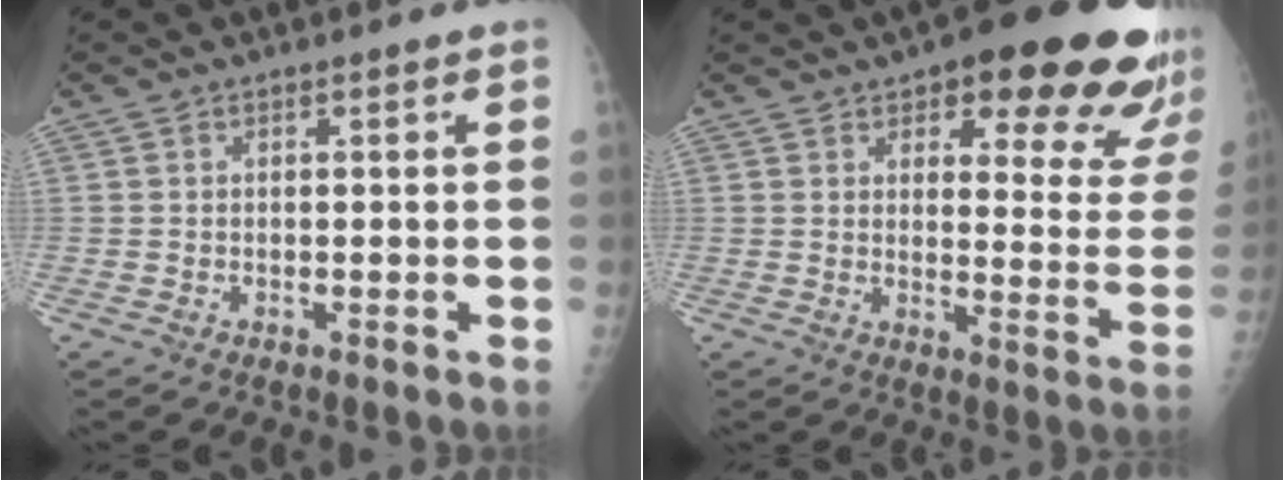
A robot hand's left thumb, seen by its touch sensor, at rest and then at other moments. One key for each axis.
{"total": 21.1, "fx": 14.3, "fy": 7.0, "fz": 13.9, "tx": -0.120, "ty": -0.066, "tz": 0.166}